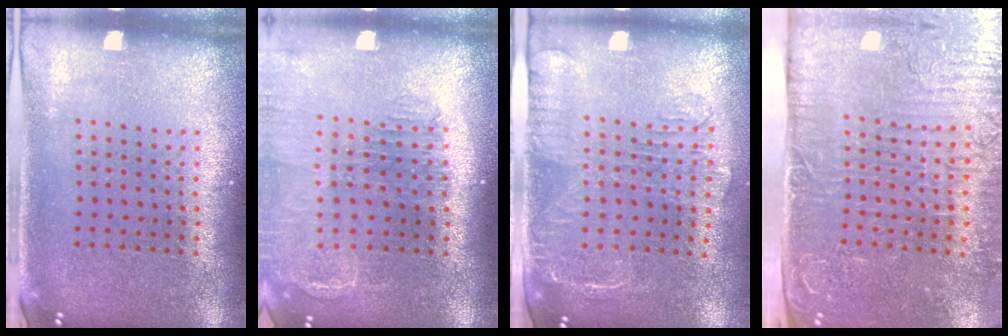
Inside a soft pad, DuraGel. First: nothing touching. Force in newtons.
{"total": 1.5, "press": 1.4, "slide": 0.2}
{"total": 1.9, "press": 1.6, "slide": 1.0}
{"total": 5.3, "press": 4.5, "slide": 2.9}